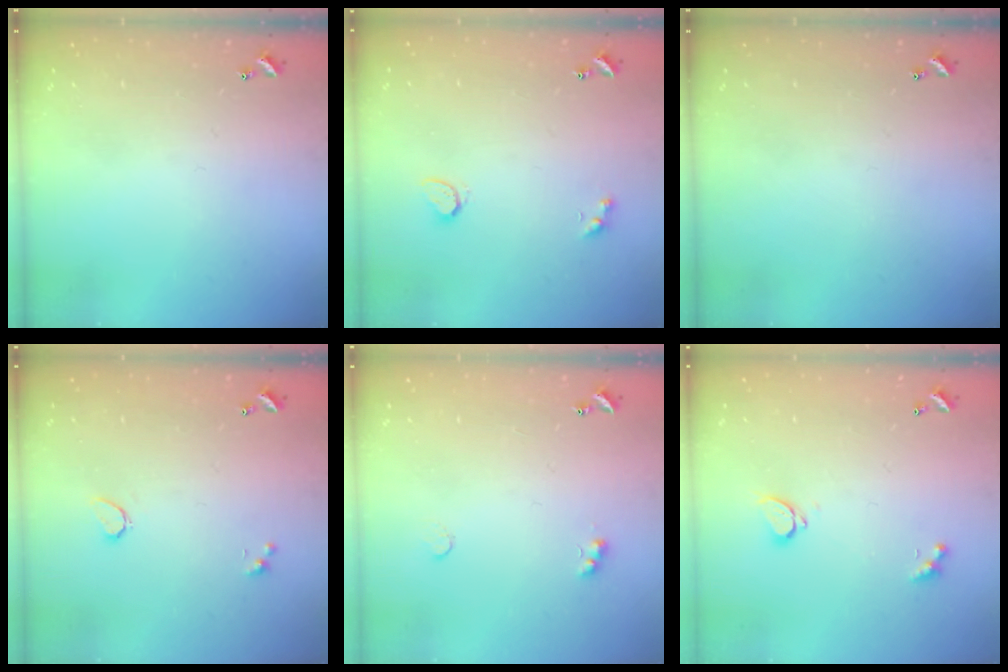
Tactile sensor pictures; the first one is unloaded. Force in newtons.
{"total": 2.3, "press": 2.3, "slide": 0.5}
{"total": 0.0}
{"total": 0.6, "press": 0.4, "slide": 0.5}
{"total": 3.8, "press": 3.7, "slide": 0.6}
{"total": 2.2, "press": 2.0, "slide": 0.9}